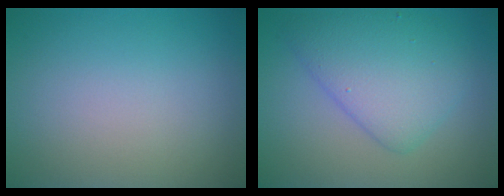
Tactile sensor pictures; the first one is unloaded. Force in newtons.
{"total": 5.4, "press": 5.4, "slide": 0.1}